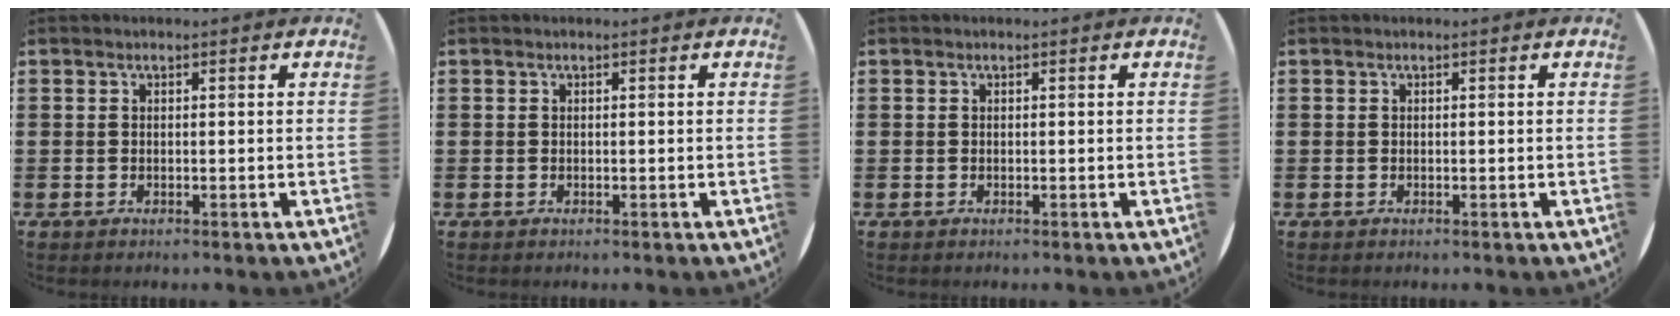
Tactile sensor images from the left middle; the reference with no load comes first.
{"total": 0.0}
{"total": 0.0}
{"total": 0.0}